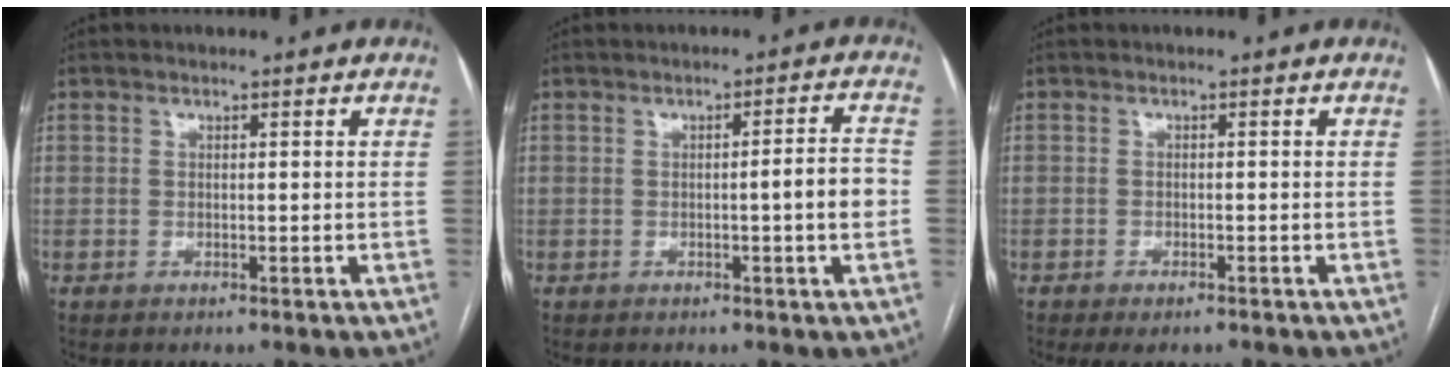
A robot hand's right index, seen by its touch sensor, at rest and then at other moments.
{"total": 4.5, "force": [-0.8, -0.2, 4.5], "torque": [-0.060, 0.005, -0.013]}
{"total": 2.5, "force": [-1.9, 0.8, 1.4], "torque": [-0.019, -0.004, -0.023]}